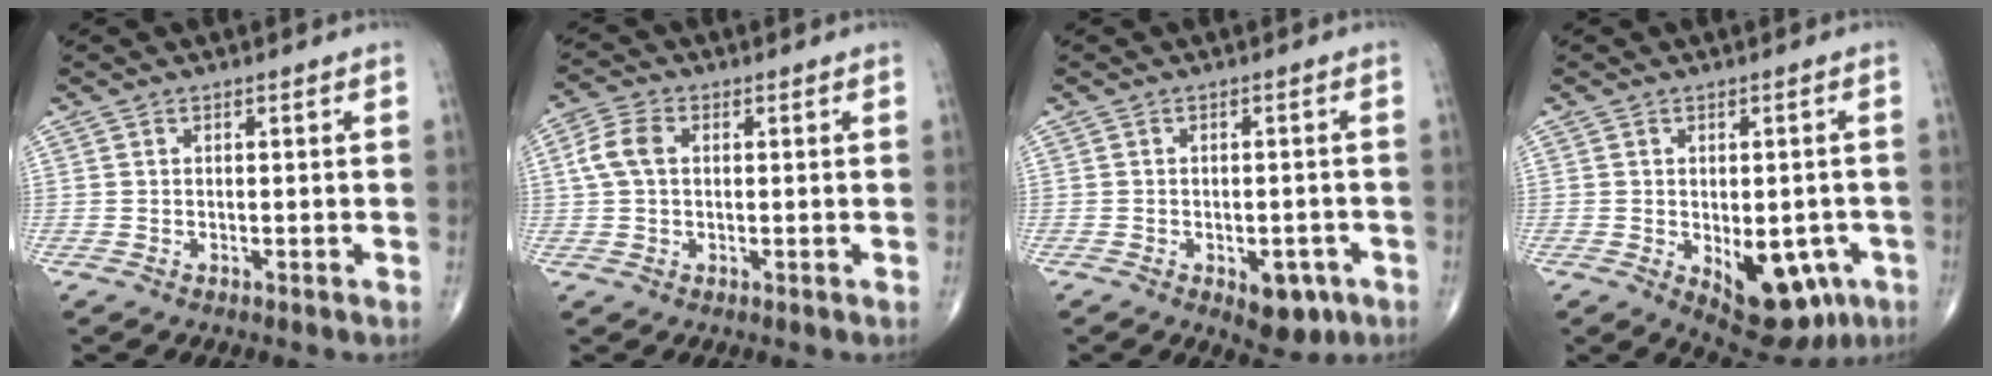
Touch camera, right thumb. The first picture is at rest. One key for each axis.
{"total": 5.3, "fx": 0.8, "fy": 3.5, "fz": 3.9, "tx": -0.091, "ty": 0.015, "tz": 0.013}
{"total": 6.0, "fx": -2.8, "fy": 3.2, "fz": 4.3, "tx": -0.035, "ty": 0.008, "tz": -0.027}
{"total": 12.7, "fx": -4.4, "fy": 6.9, "fz": 9.7, "tx": -0.093, "ty": 0.005, "tz": -0.044}